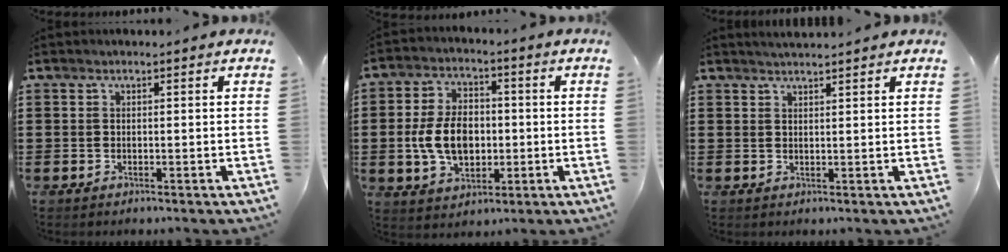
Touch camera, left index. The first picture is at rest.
{"total": 8.9, "force": [-0.8, 5.9, 6.6], "torque": [-0.144, 0.007, -0.020]}
{"total": 1.5, "force": [1.4, -0.1, 0.4], "torque": [-0.009, 0.002, 0.028]}